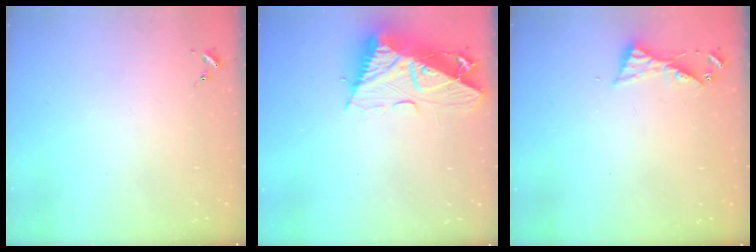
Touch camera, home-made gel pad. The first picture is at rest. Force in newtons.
{"total": 16.6, "press": 16.5, "slide": 1.5}
{"total": 5.2, "press": 5.2, "slide": 0.4}